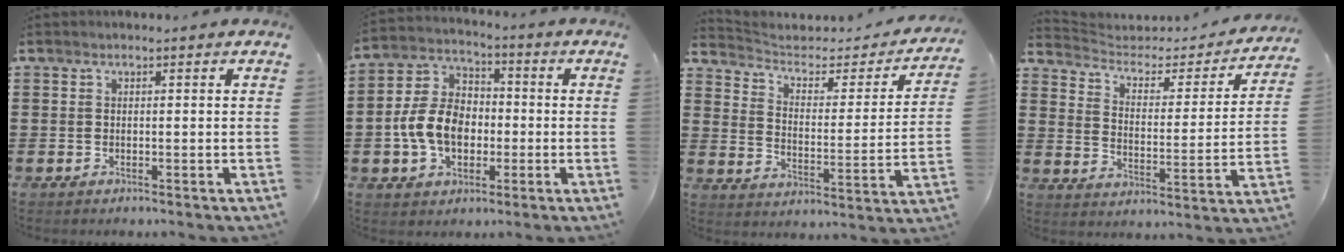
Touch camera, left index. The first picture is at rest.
{"total": 9.4, "force": [-1.7, 7.0, 6.1], "torque": [-0.157, 0.012, -0.036]}
{"total": 3.5, "force": [2.6, 1.7, 1.5], "torque": [-0.048, -0.019, 0.037]}
{"total": 3.1, "force": [2.4, 1.5, 1.2], "torque": [-0.042, -0.020, 0.033]}